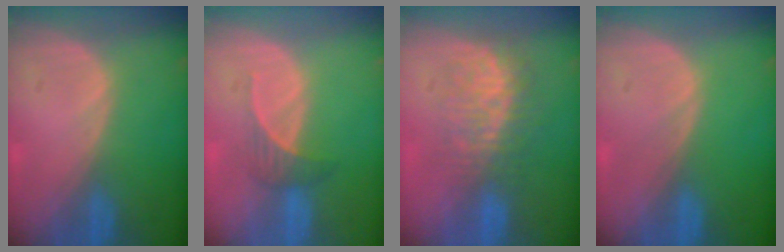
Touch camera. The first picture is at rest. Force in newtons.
{"total": 2.8, "press": 2.7, "slide": 0.9}
{"total": 8.0, "press": 7.2, "slide": 3.5}
{"total": 0.0}